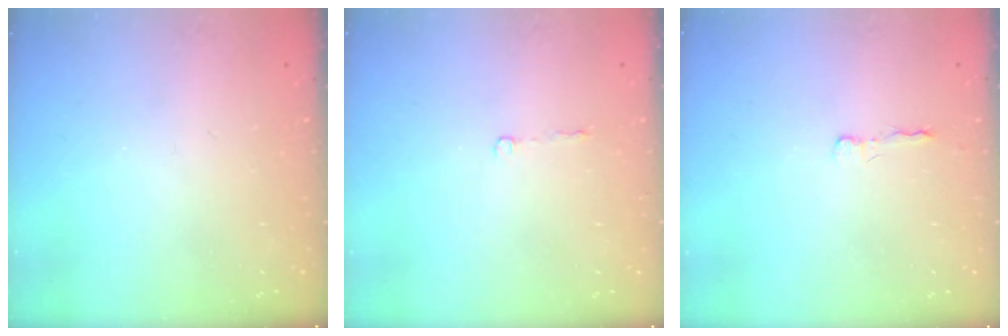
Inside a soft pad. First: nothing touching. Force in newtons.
{"total": 2.2, "press": 2.2, "slide": 0.4}
{"total": 2.2, "press": 2.2, "slide": 0.4}